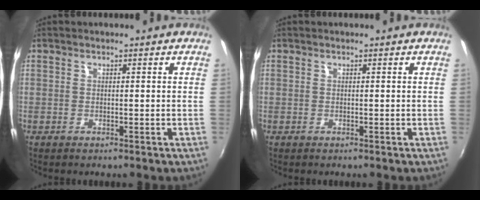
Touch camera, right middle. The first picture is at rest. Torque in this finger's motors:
{"motor_torque": [-0.24, -0.05, -0.01, 0.00]}